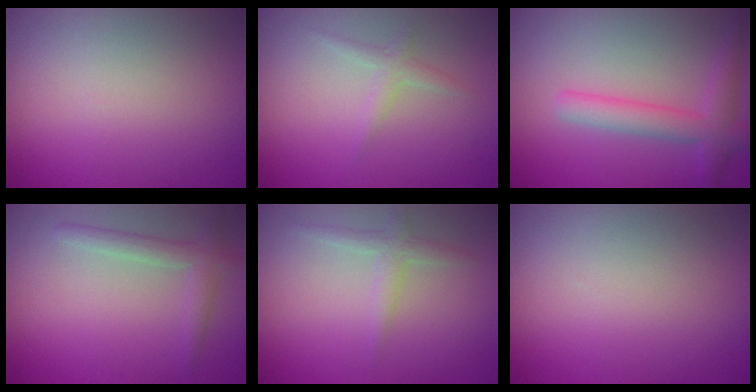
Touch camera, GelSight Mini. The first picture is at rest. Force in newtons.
{"total": 1.4, "press": 1.4, "slide": 0.0}
{"total": 3.4, "press": 3.4, "slide": 0.2}
{"total": 2.2, "press": 2.2, "slide": 0.1}
{"total": 1.8, "press": 1.8, "slide": 0.0}
{"total": 0.0}